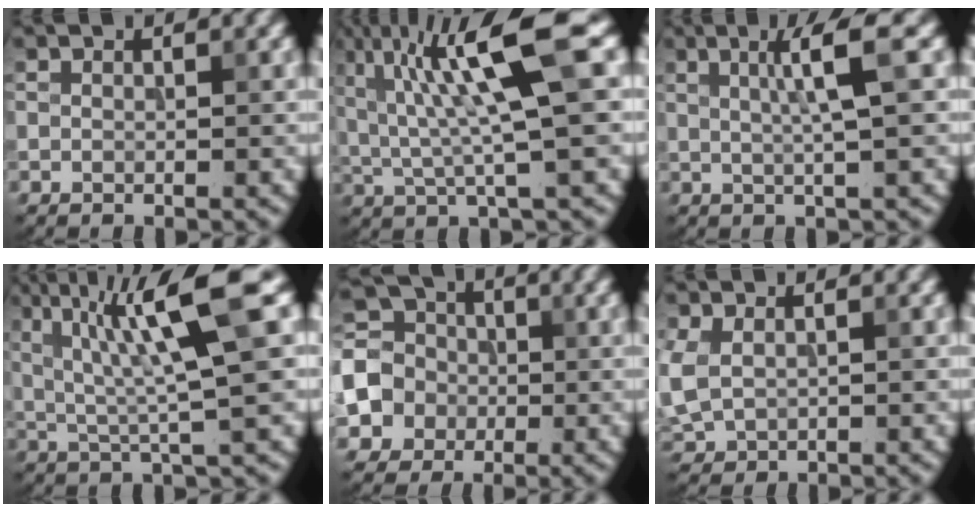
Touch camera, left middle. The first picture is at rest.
{"total": 9.7, "force": [2.7, 1.6, 9.1], "torque": [-0.157, 0.007, 0.052]}
{"total": 4.0, "force": [1.0, 0.5, 3.9], "torque": [-0.059, 0.009, 0.015]}
{"total": 9.8, "force": [2.9, 1.4, 9.2], "torque": [-0.145, 0.015, 0.051]}
{"total": 5.0, "force": [-1.0, 4.6, 1.7], "torque": [-0.035, 0.005, -0.029]}
{"total": 3.5, "force": [0.2, 2.7, 2.2], "torque": [-0.063, -0.005, 0.008]}